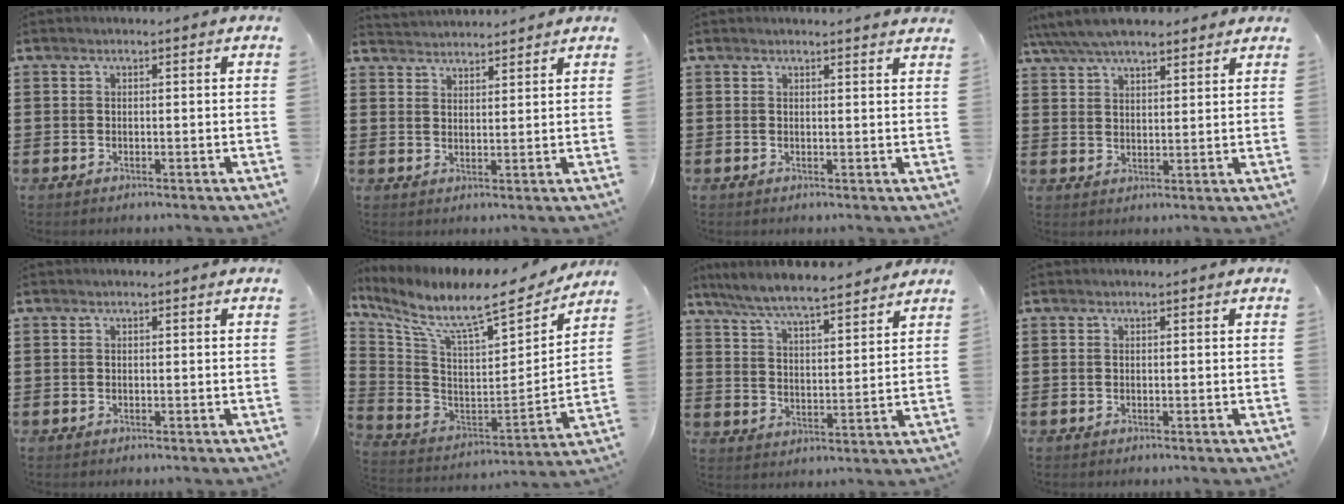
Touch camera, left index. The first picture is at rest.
{"total": 2.7, "force": [2.6, -0.1, -0.5], "torque": [0.001, -0.008, 0.050]}
{"total": 1.3, "force": [1.3, -0.1, 0.2], "torque": [-0.006, -0.002, 0.025]}
{"total": 6.2, "force": [5.5, 1.5, 2.3], "torque": [-0.064, -0.009, 0.101]}
{"total": 0.0}
{"total": 11.8, "force": [9.3, 2.0, 7.0], "torque": [-0.157, -0.069, 0.150]}
{"total": 6.8, "force": [6.3, 0.3, 2.5], "torque": [-0.074, -0.033, 0.110]}
{"total": 0.0}